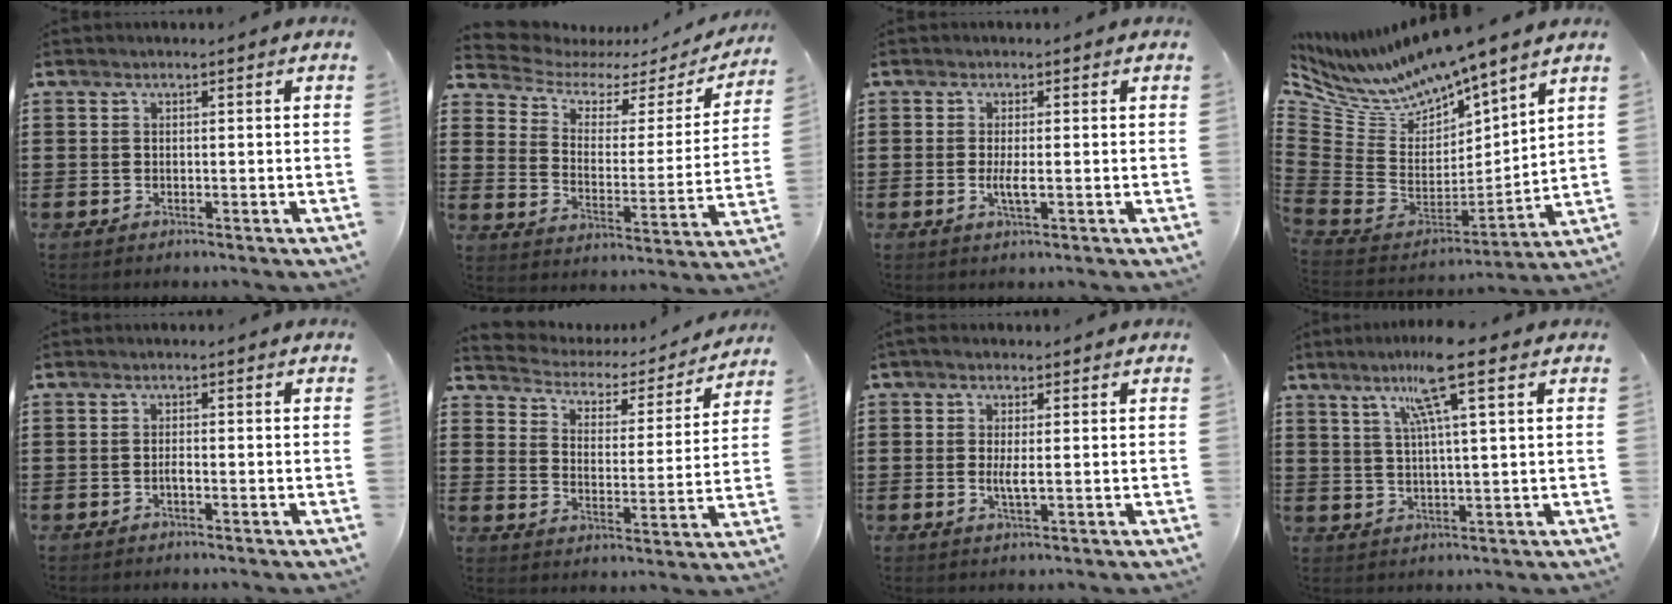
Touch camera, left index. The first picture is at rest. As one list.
[{"total": 4.8, "force": [3.9, 2.2, 1.7], "torque": [-0.060, -0.028, 0.064]}, {"total": 2.6, "force": [-0.3, 0.4, 2.6], "torque": [-0.052, -0.006, -0.008]}, {"total": 7.7, "force": [7.4, 1.0, 1.9], "torque": [-0.083, -0.073, 0.127]}, {"total": 0.9, "force": [-0.4, 0.2, 0.8], "torque": [-0.017, -0.004, -0.006]}, {"total": 2.6, "force": [2.4, 0.9, 0.3], "torque": [-0.027, -0.024, 0.030]}, {"total": 3.1, "force": [0.2, 0.5, 3.0], "torque": [-0.053, -0.001, 0.004]}, {"total": 8.9, "force": [4.9, 0.2, 7.4], "torque": [-0.147, 0.003, 0.081]}]